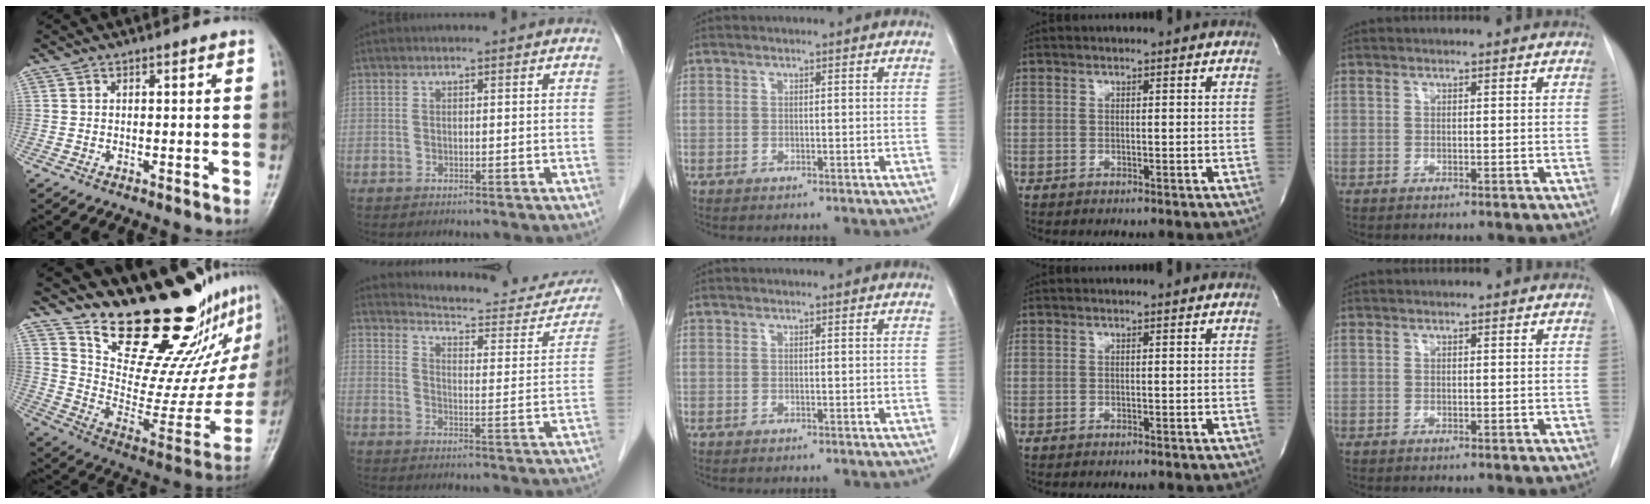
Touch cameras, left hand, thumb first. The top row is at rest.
{"thumb": {"total": 24.4, "force": [19.6, 7.5, 12.4], "torque": [-0.138, -0.151, 0.303]}, "index": {"total": 19.2, "force": [18.3, 3.9, 4.3], "torque": [-0.040, -0.055, 0.214]}}